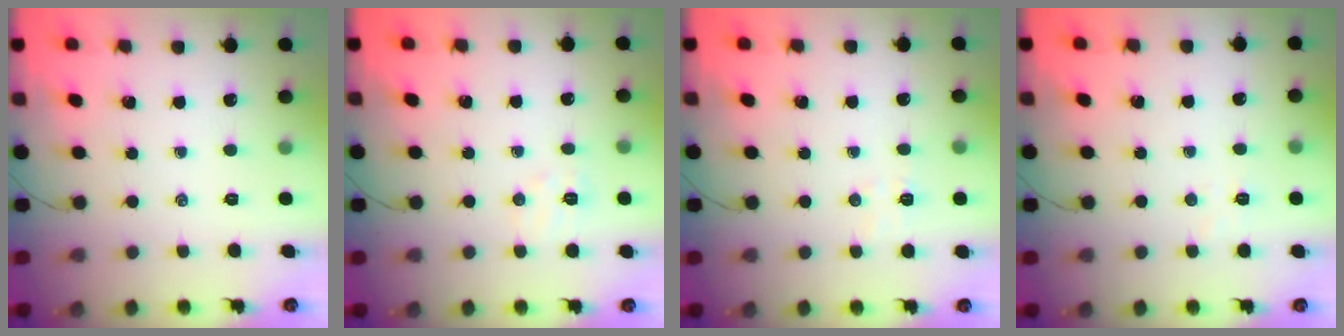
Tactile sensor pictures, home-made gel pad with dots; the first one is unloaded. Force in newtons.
{"total": 5.9, "press": 5.7, "slide": 1.4}
{"total": 3.7, "press": 3.6, "slide": 0.9}
{"total": 2.5, "press": 2.4, "slide": 0.6}